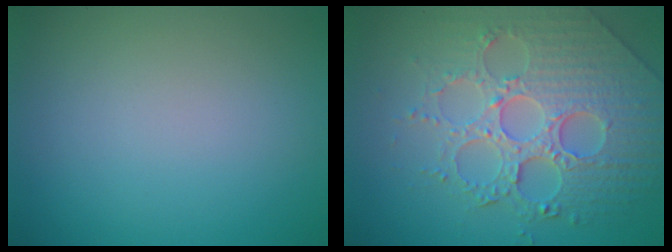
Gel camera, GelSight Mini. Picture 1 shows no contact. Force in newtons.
{"total": 7.8, "press": 6.1, "slide": 4.8}